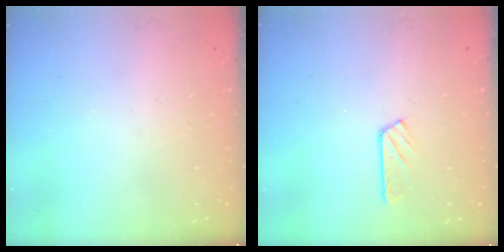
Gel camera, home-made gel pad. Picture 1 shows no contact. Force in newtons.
{"total": 3.6, "press": 3.5, "slide": 0.5}